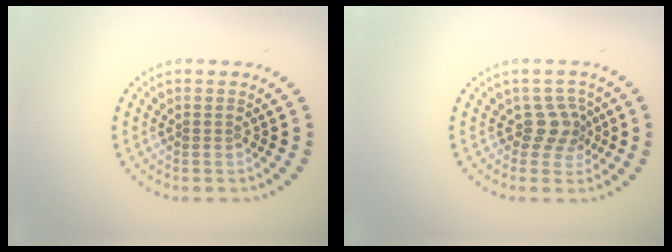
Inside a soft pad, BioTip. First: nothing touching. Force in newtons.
{"total": 2.4, "press": 1.8, "slide": 1.6}